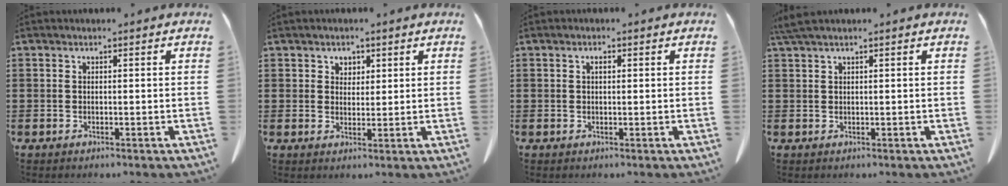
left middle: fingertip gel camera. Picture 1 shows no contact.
{"total": 2.2, "force": [1.6, 1.5, 0.3], "torque": [-0.004, 0.004, 0.028]}
{"total": 1.0, "force": [0.3, 0.5, 0.8], "torque": [-0.018, 0.006, 0.005]}
{"total": 1.7, "force": [1.2, 0.1, 1.2], "torque": [-0.025, 0.001, 0.023]}